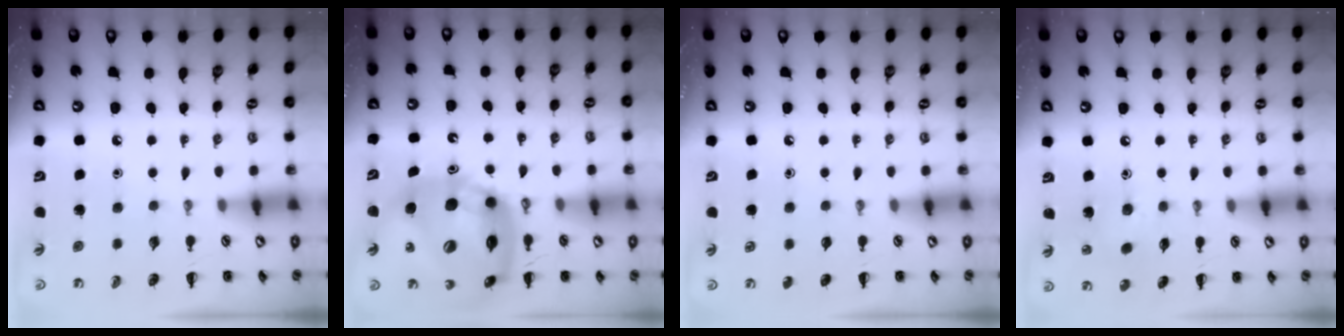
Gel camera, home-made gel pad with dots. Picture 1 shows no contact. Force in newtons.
{"total": 18.2, "press": 17.5, "slide": 5.1}
{"total": 0.0}
{"total": 4.7, "press": 4.7, "slide": 0.7}